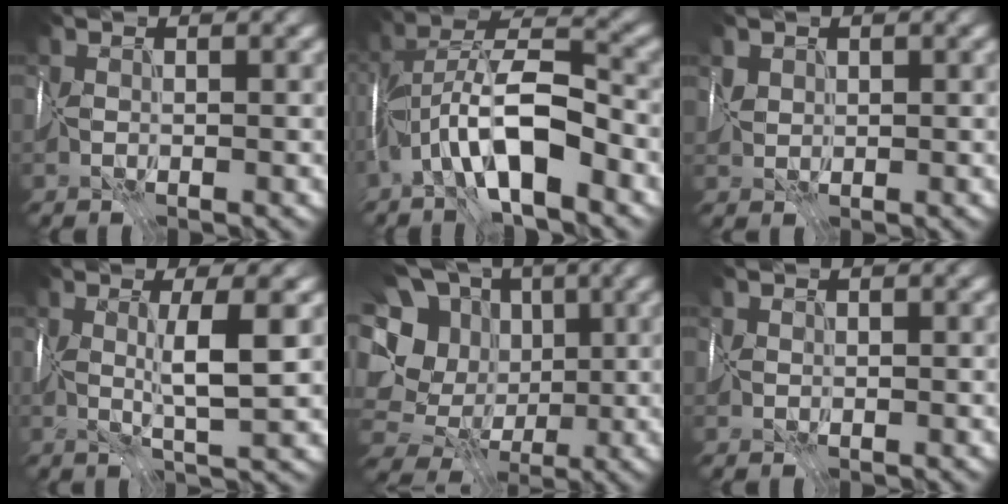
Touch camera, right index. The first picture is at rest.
{"total": 7.4, "force": [-4.1, 1.6, 5.9], "torque": [-0.093, 0.016, -0.079]}
{"total": 0.9, "force": [0.8, 0.4, -0.4], "torque": [0.013, -0.003, 0.015]}
{"total": 3.6, "force": [0.6, -0.5, 3.5], "torque": [-0.047, -0.009, 0.010]}
{"total": 11.9, "force": [1.0, 10.1, 6.2], "torque": [-0.126, -0.002, 0.012]}
{"total": 0.5, "force": [0.4, 0.2, -0.3], "torque": [0.009, 0.000, 0.007]}